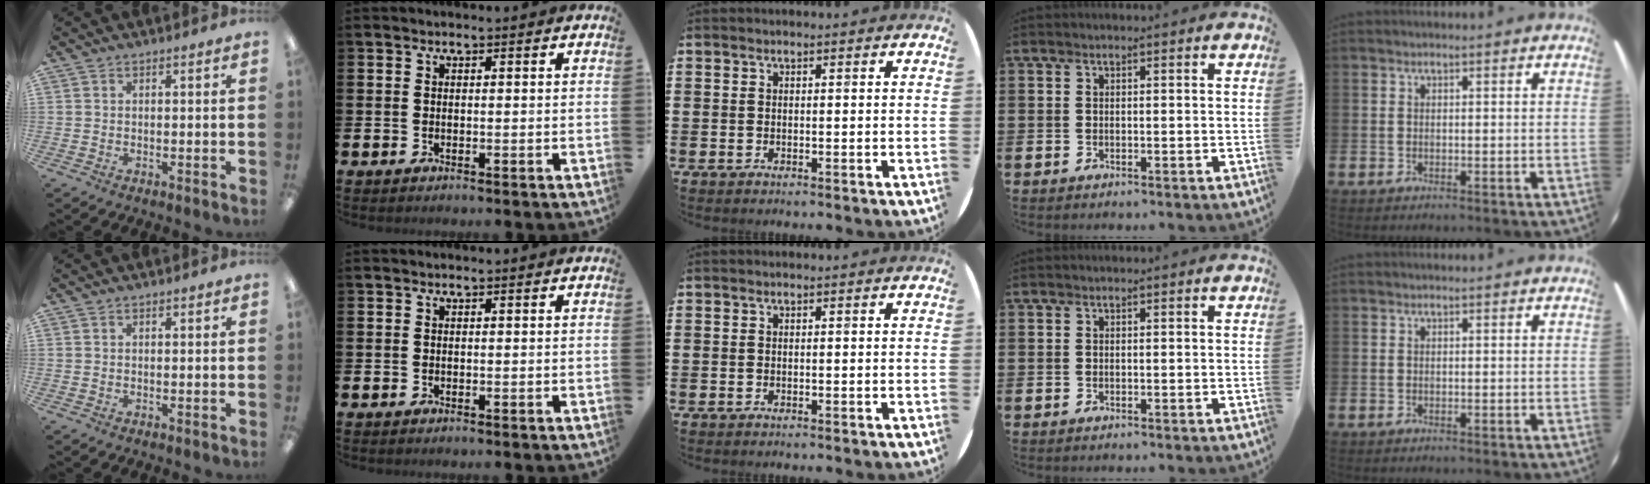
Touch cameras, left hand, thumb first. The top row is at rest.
{}